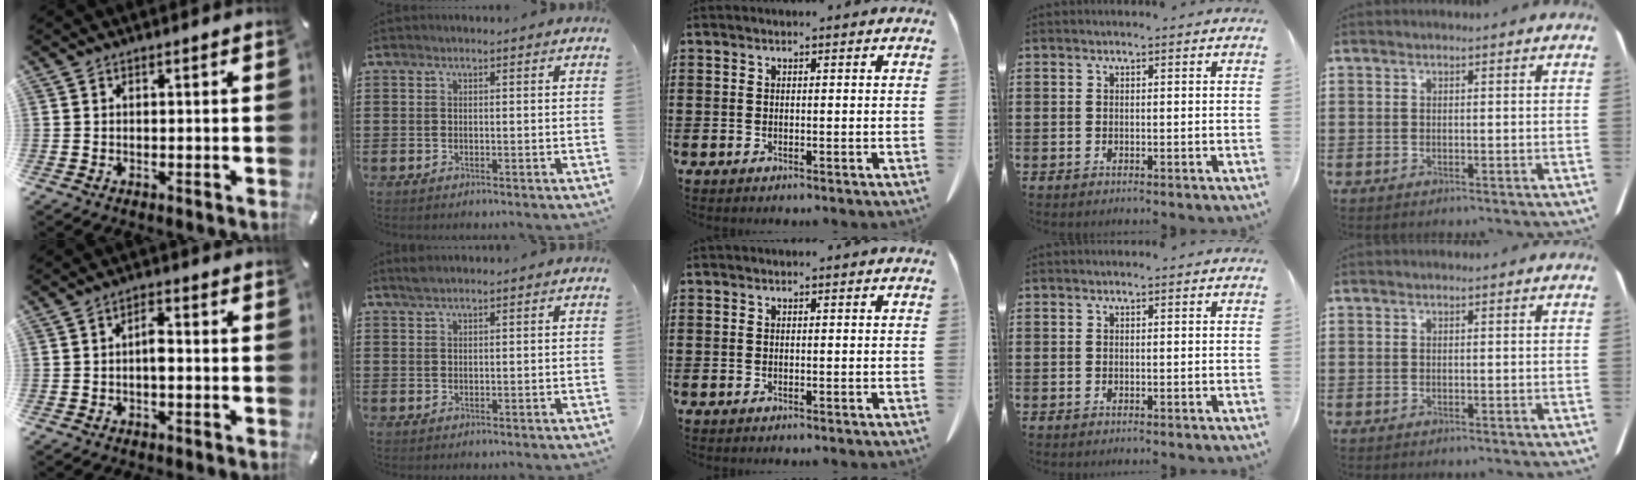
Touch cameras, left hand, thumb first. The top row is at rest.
{"thumb": {"total": 3.5, "force": [-0.6, 1.7, 3.0], "torque": [-0.056, 0.011, -0.012]}, "index": {"total": 1.2, "force": [1.0, 0.2, 0.7], "torque": [-0.015, 0.002, 0.017]}}